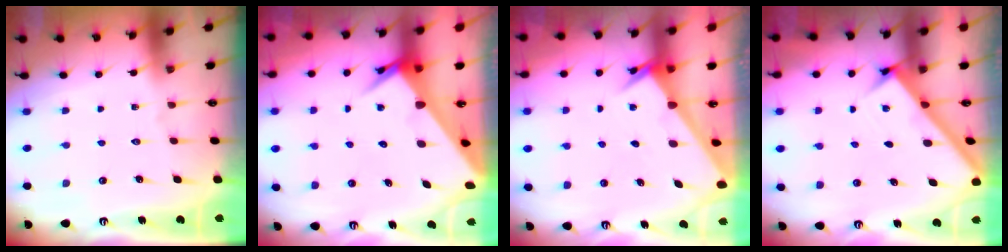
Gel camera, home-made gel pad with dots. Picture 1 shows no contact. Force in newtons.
{"total": 5.1, "press": 5.1, "slide": 0.3}
{"total": 2.1, "press": 2.1, "slide": 0.3}
{"total": 2.7, "press": 2.7, "slide": 0.3}